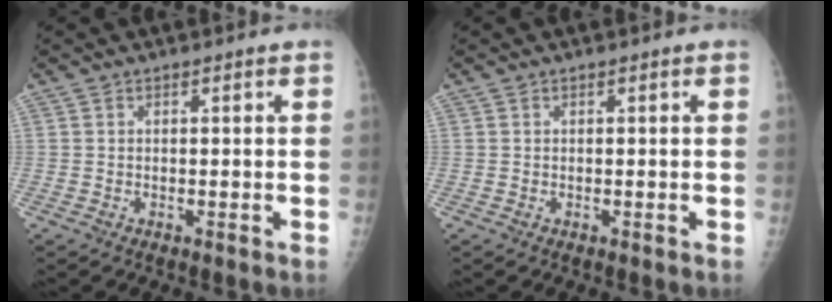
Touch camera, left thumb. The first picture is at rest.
{"total": 0.0}